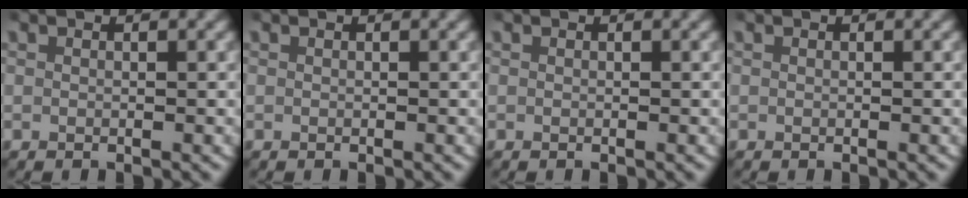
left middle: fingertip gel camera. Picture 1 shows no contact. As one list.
[{"total": 0.0}, {"total": 0.0}, {"total": 0.0}]